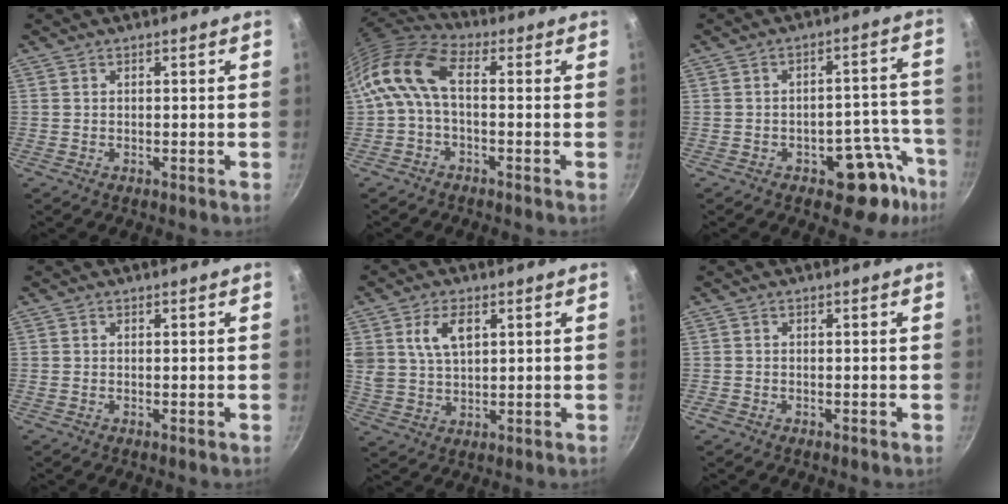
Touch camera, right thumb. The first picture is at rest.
{"total": 11.6, "force": [0.1, 5.6, 10.1], "torque": [-0.213, 0.038, -0.011]}
{"total": 10.9, "force": [-6.2, 5.2, 7.3], "torque": [-0.049, 0.056, -0.076]}
{"total": 0.0}
{"total": 7.5, "force": [2.9, 4.3, 5.4], "torque": [-0.097, -0.008, 0.064]}
{"total": 0.7, "force": [-0.4, 0.6, 0.1], "torque": [-0.003, 0.001, -0.010]}